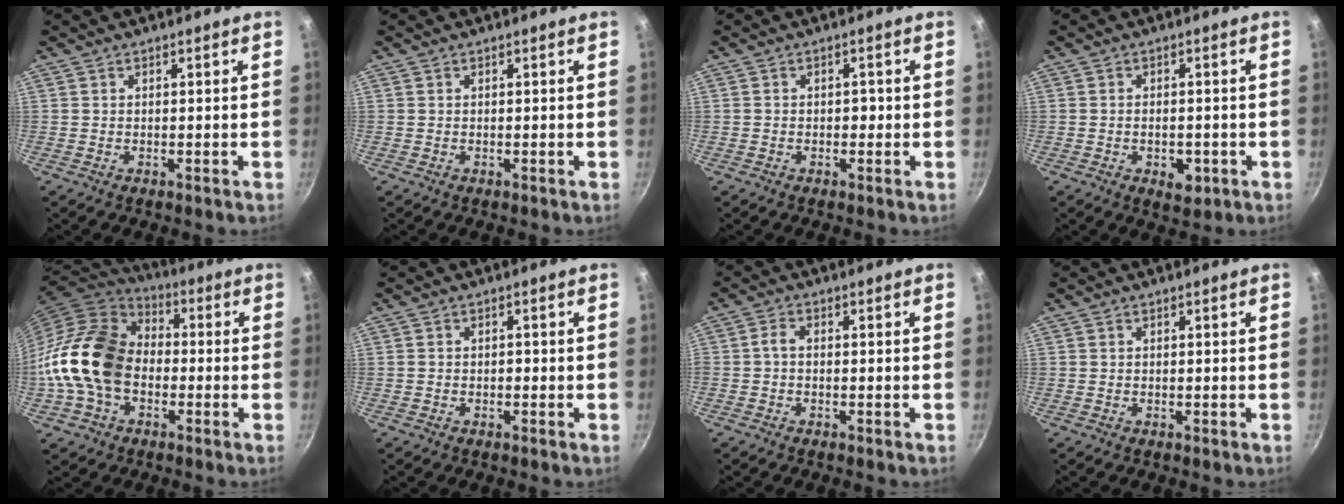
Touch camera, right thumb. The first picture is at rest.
{"total": 0.0}
{"total": 1.4, "force": [-0.3, 1.1, 0.8], "torque": [-0.006, 0.006, -0.007]}
{"total": 4.4, "force": [-1.5, 2.6, 3.2], "torque": [-0.037, 0.005, -0.017]}
{"total": 17.1, "force": [-2.4, 12.6, 11.2], "torque": [-0.180, 0.037, -0.061]}
{"total": 0.8, "force": [-0.4, 0.5, 0.4], "torque": [-0.009, 0.005, -0.006]}
{"total": 2.2, "force": [-0.4, 0.8, 2.0], "torque": [-0.056, 0.010, -0.015]}
{"total": 0.0}